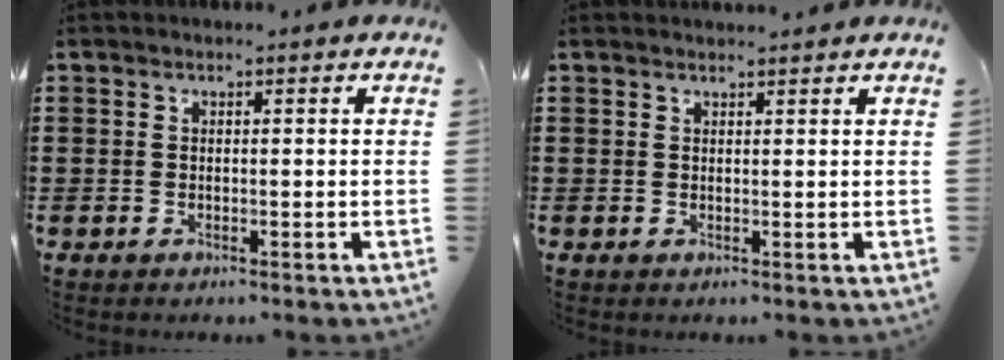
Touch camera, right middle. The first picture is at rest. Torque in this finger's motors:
{"motor_torque": [-0.06, -0.17, -0.14, -0.02]}